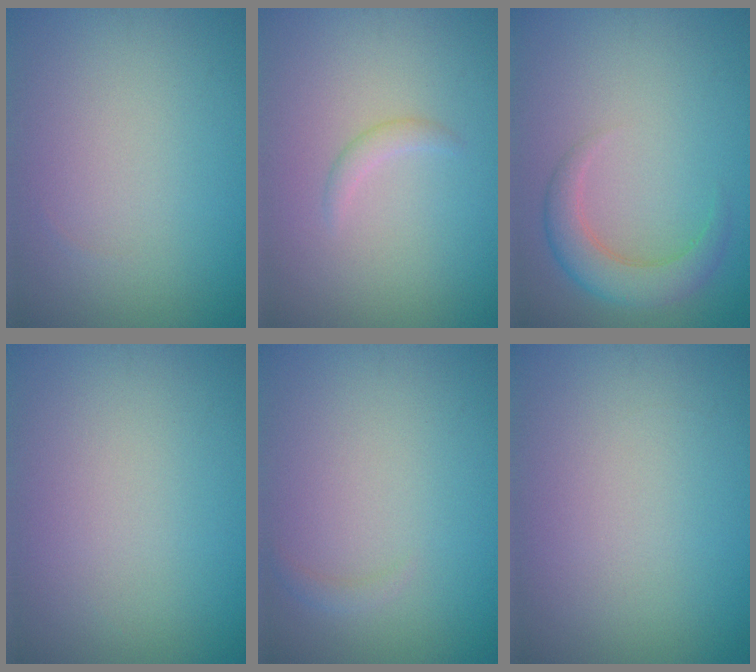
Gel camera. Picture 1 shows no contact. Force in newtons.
{"total": 1.0, "press": 1.0, "slide": 0.0}
{"total": 3.4, "press": 3.4, "slide": 0.1}
{"total": 0.0}
{"total": 0.7, "press": 0.7, "slide": 0.2}
{"total": 0.0}